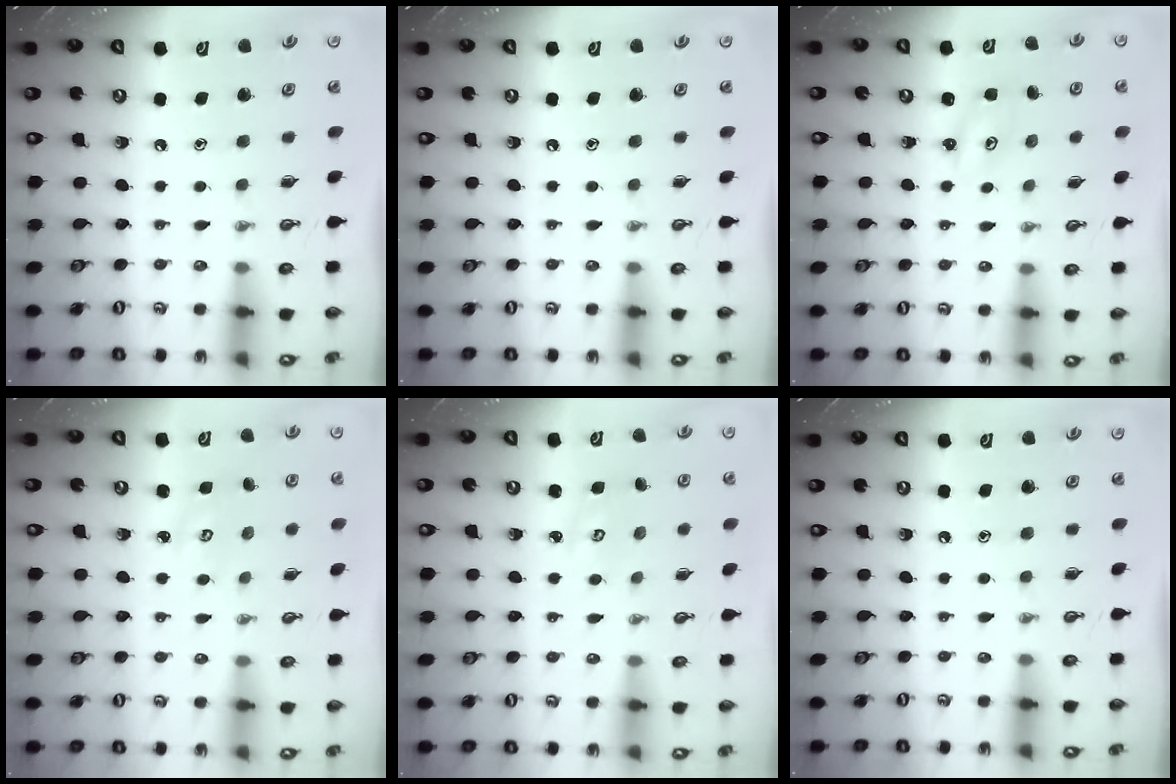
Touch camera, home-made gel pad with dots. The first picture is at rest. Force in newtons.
{"total": 0.0}
{"total": 1.8, "press": 1.8, "slide": 0.2}
{"total": 2.9, "press": 2.8, "slide": 0.3}
{"total": 2.3, "press": 2.2, "slide": 0.3}
{"total": 0.0}